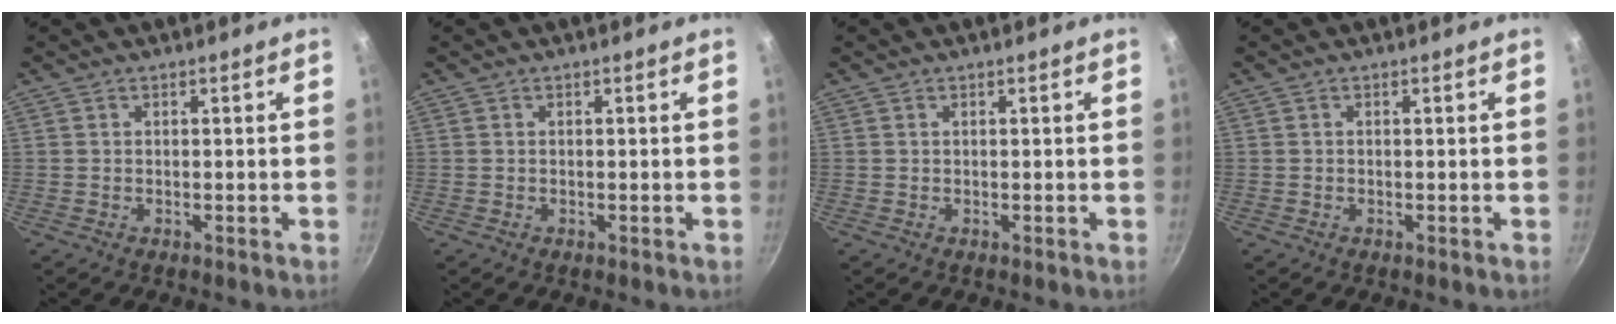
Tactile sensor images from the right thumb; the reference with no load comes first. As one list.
[{"total": 0.0}, {"total": 0.0}, {"total": 0.0}]